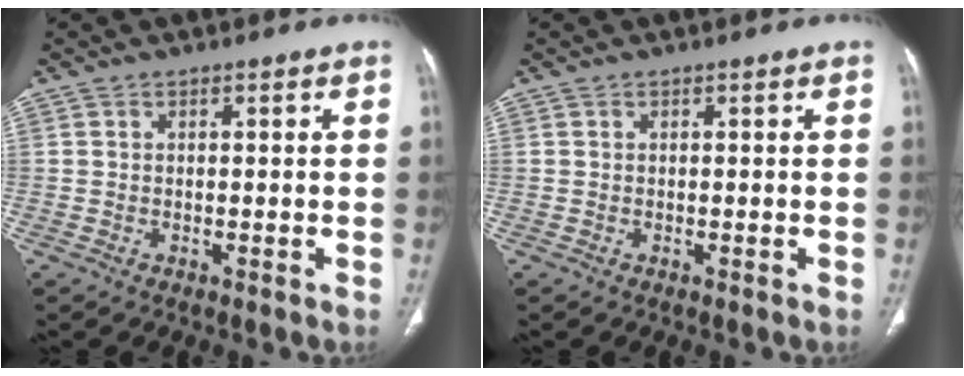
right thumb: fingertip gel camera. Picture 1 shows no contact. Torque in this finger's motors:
{"motor_torque": [0.00, 0.00, 0.00, 0.00, 0.00]}